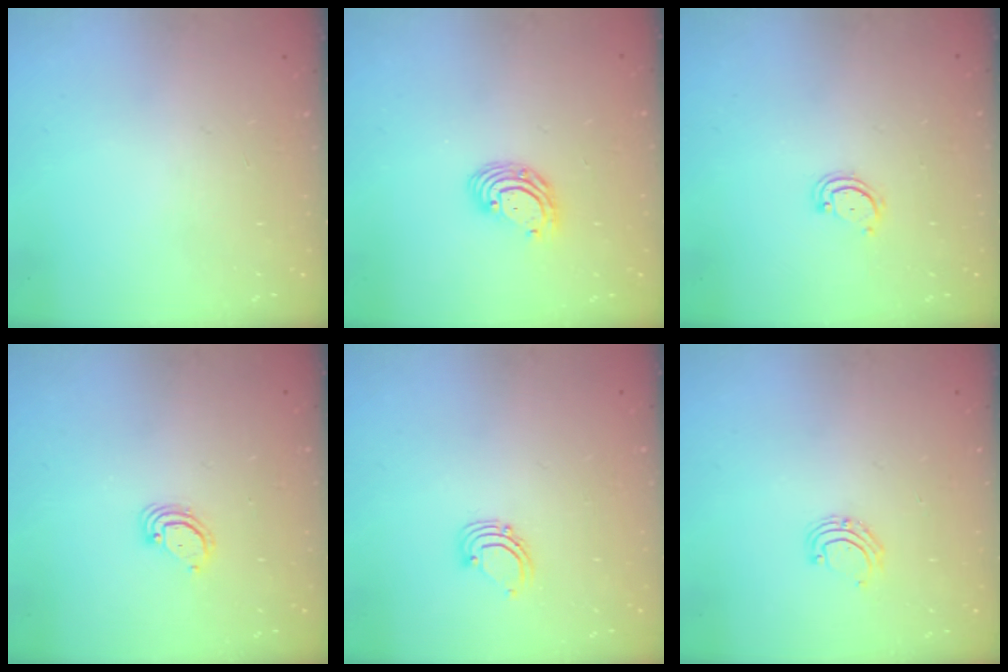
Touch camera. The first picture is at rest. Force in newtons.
{"total": 6.4, "press": 6.3, "slide": 1.2}
{"total": 2.6, "press": 2.6, "slide": 0.3}
{"total": 2.9, "press": 2.9, "slide": 0.3}
{"total": 2.9, "press": 2.9, "slide": 0.2}
{"total": 4.1, "press": 4.1, "slide": 0.4}